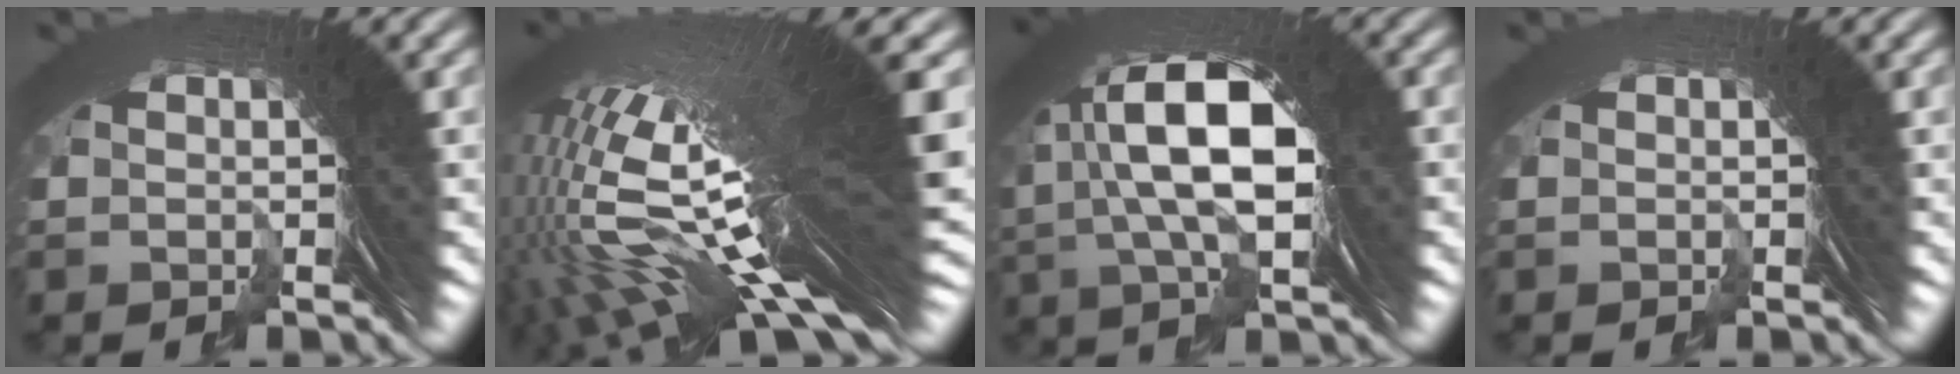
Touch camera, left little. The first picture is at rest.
{"total": 24.7, "force": [2.5, 7.4, 23.4], "torque": [-0.367, 0.032, 0.038]}
{"total": 10.0, "force": [2.4, 4.1, 8.8], "torque": [-0.124, 0.033, 0.020]}
{"total": 0.0}